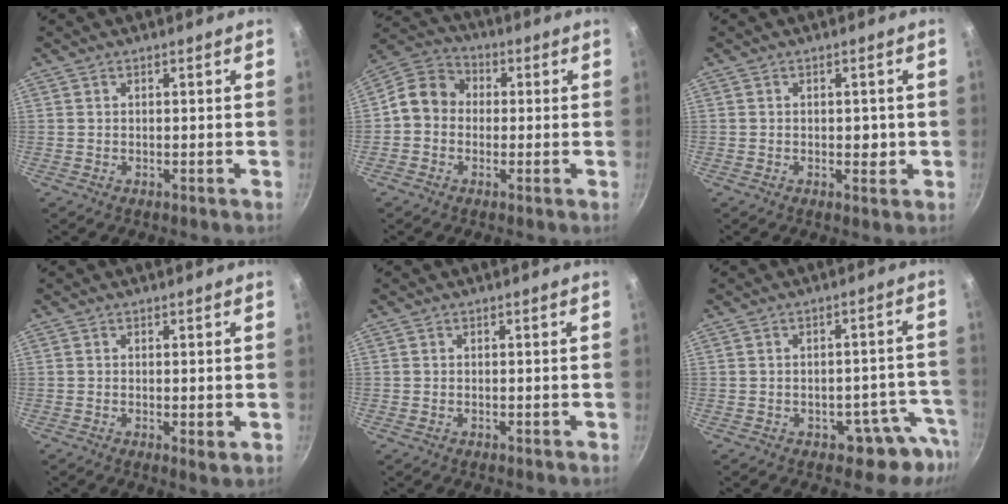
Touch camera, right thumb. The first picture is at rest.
{"total": 8.6, "force": [-0.4, 7.5, 4.2], "torque": [-0.047, 0.026, -0.034]}
{"total": 2.4, "force": [-0.2, 1.6, 1.8], "torque": [-0.006, -0.002, -0.004]}
{"total": 2.2, "force": [-0.2, 0.9, 2.0], "torque": [-0.031, -0.009, -0.003]}
{"total": 0.6, "force": [-0.2, 0.4, 0.5], "torque": [-0.003, 0.001, -0.004]}
{"total": 8.4, "force": [-4.6, 5.6, 4.3], "torque": [0.023, 0.051, -0.042]}